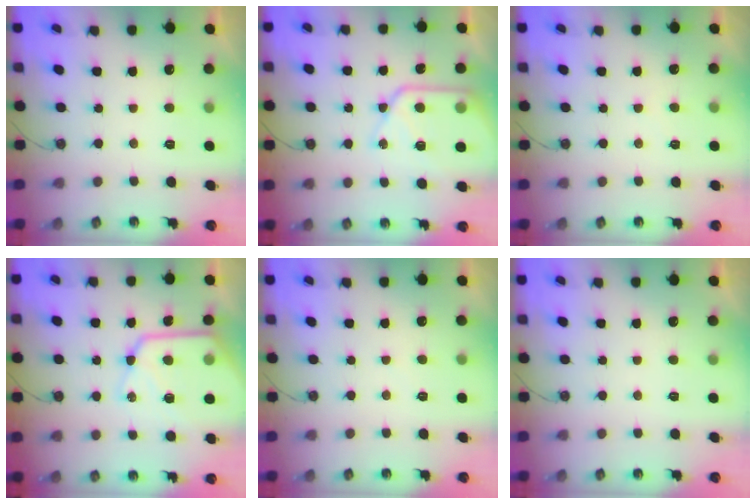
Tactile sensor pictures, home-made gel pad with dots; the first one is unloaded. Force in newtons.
{"total": 13.9, "press": 13.8, "slide": 1.4}
{"total": 1.7, "press": 1.6, "slide": 0.4}
{"total": 15.6, "press": 15.6, "slide": 0.9}
{"total": 1.2, "press": 1.2, "slide": 0.3}
{"total": 0.0}